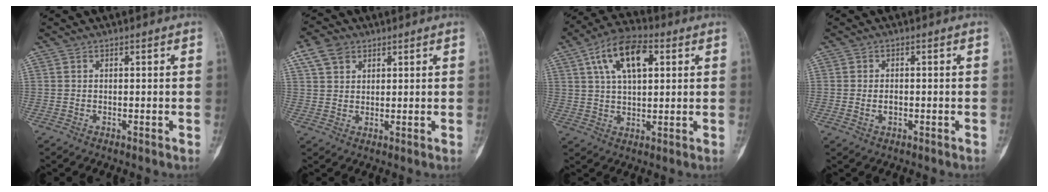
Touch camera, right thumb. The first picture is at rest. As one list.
[{"total": 5.4, "force": [2.8, 4.0, 2.4], "torque": [-0.031, -0.002, 0.056]}, {"total": 12.6, "force": [4.6, 6.2, 9.9], "torque": [-0.169, 0.009, 0.076]}, {"total": 1.9, "force": [-0.3, 1.3, 1.4], "torque": [-0.023, 0.005, -0.002]}]